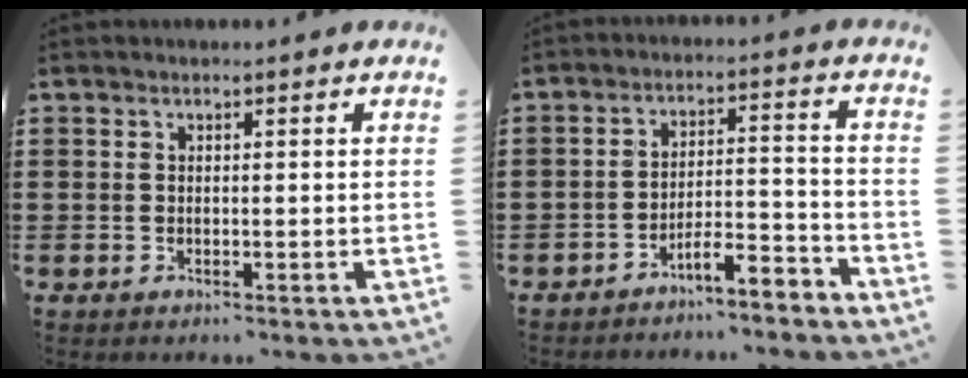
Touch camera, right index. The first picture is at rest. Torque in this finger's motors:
{"motor_torque": [0.38, -0.05, 0.20, 0.03]}